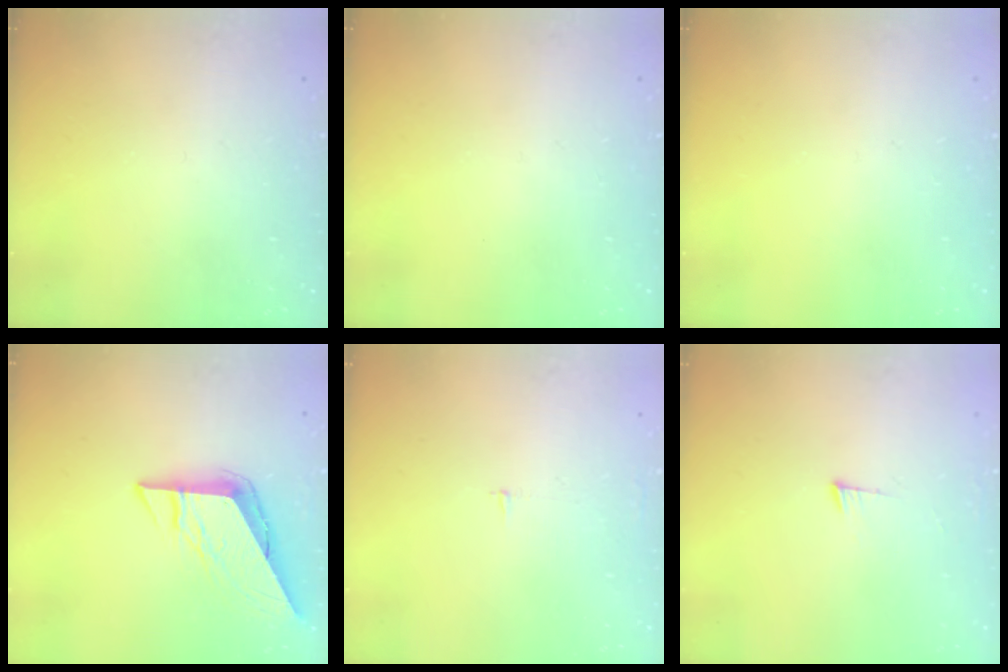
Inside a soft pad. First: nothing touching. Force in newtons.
{"total": 0.0}
{"total": 0.0}
{"total": 9.4, "press": 9.3, "slide": 0.7}
{"total": 2.5, "press": 2.5, "slide": 0.2}
{"total": 3.5, "press": 3.5, "slide": 0.5}